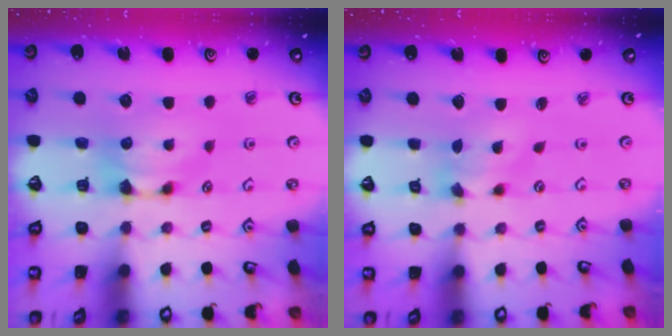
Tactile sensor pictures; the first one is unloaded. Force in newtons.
{"total": 1.9, "press": 1.4, "slide": 1.3}